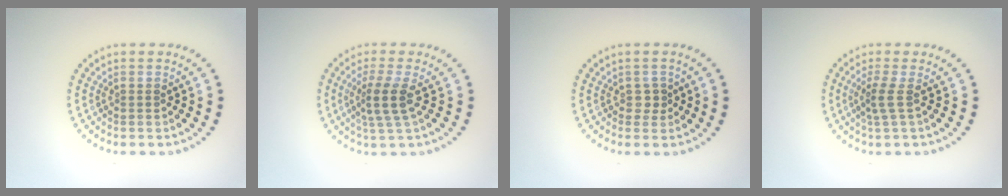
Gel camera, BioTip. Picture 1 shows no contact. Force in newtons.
{"total": 2.8, "press": 2.2, "slide": 1.8}
{"total": 0.8, "press": 0.7, "slide": 0.4}
{"total": 2.0, "press": 1.3, "slide": 1.5}